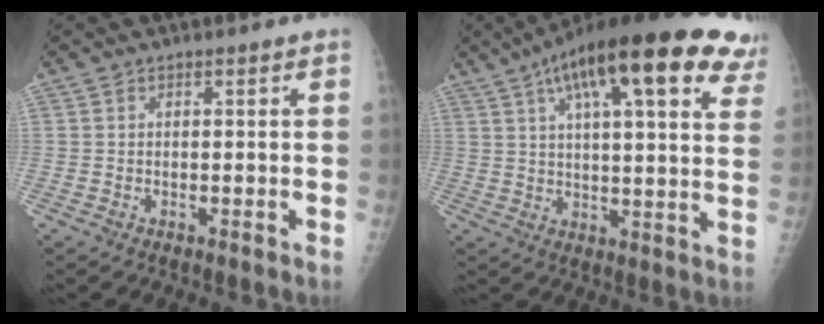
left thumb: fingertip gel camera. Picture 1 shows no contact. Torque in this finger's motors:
{"motor_torque": [0.48, 0.71, 1.69, -1.07, 0.22]}